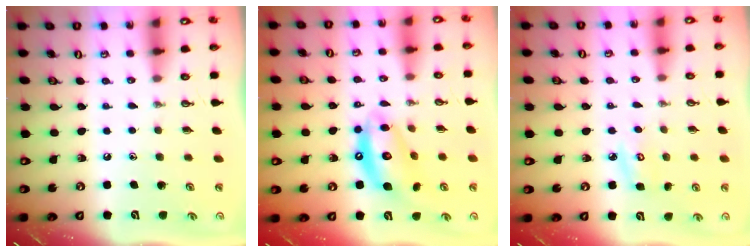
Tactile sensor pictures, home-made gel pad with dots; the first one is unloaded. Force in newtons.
{"total": 12.4, "press": 12.3, "slide": 1.4}
{"total": 4.8, "press": 4.8, "slide": 0.4}